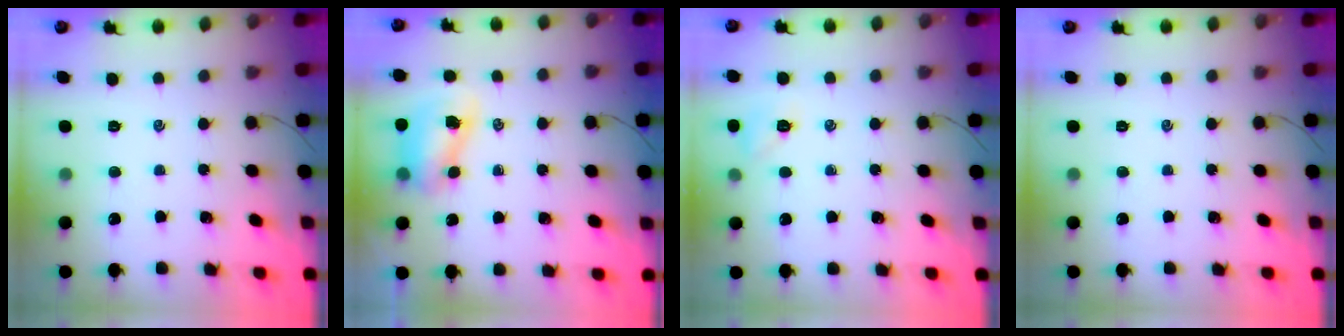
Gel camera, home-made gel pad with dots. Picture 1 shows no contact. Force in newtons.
{"total": 7.6, "press": 7.5, "slide": 1.0}
{"total": 5.1, "press": 4.8, "slide": 1.5}
{"total": 0.0}